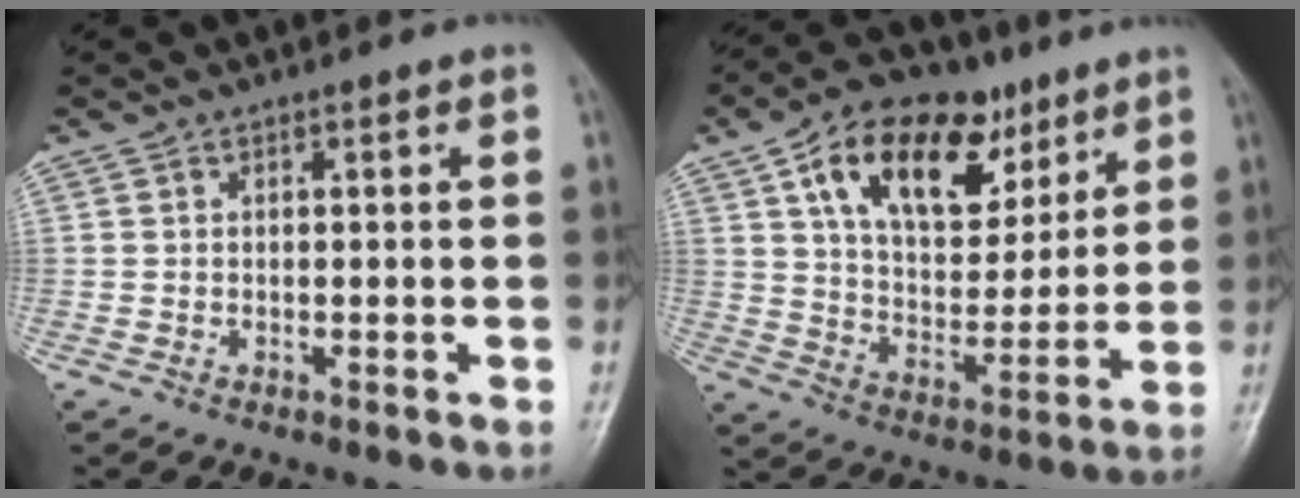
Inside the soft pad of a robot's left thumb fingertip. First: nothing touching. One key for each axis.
{"total": 20.4, "fx": 10.2, "fy": 11.7, "fz": 13.2, "tx": -0.170, "ty": -0.025, "tz": 0.172}